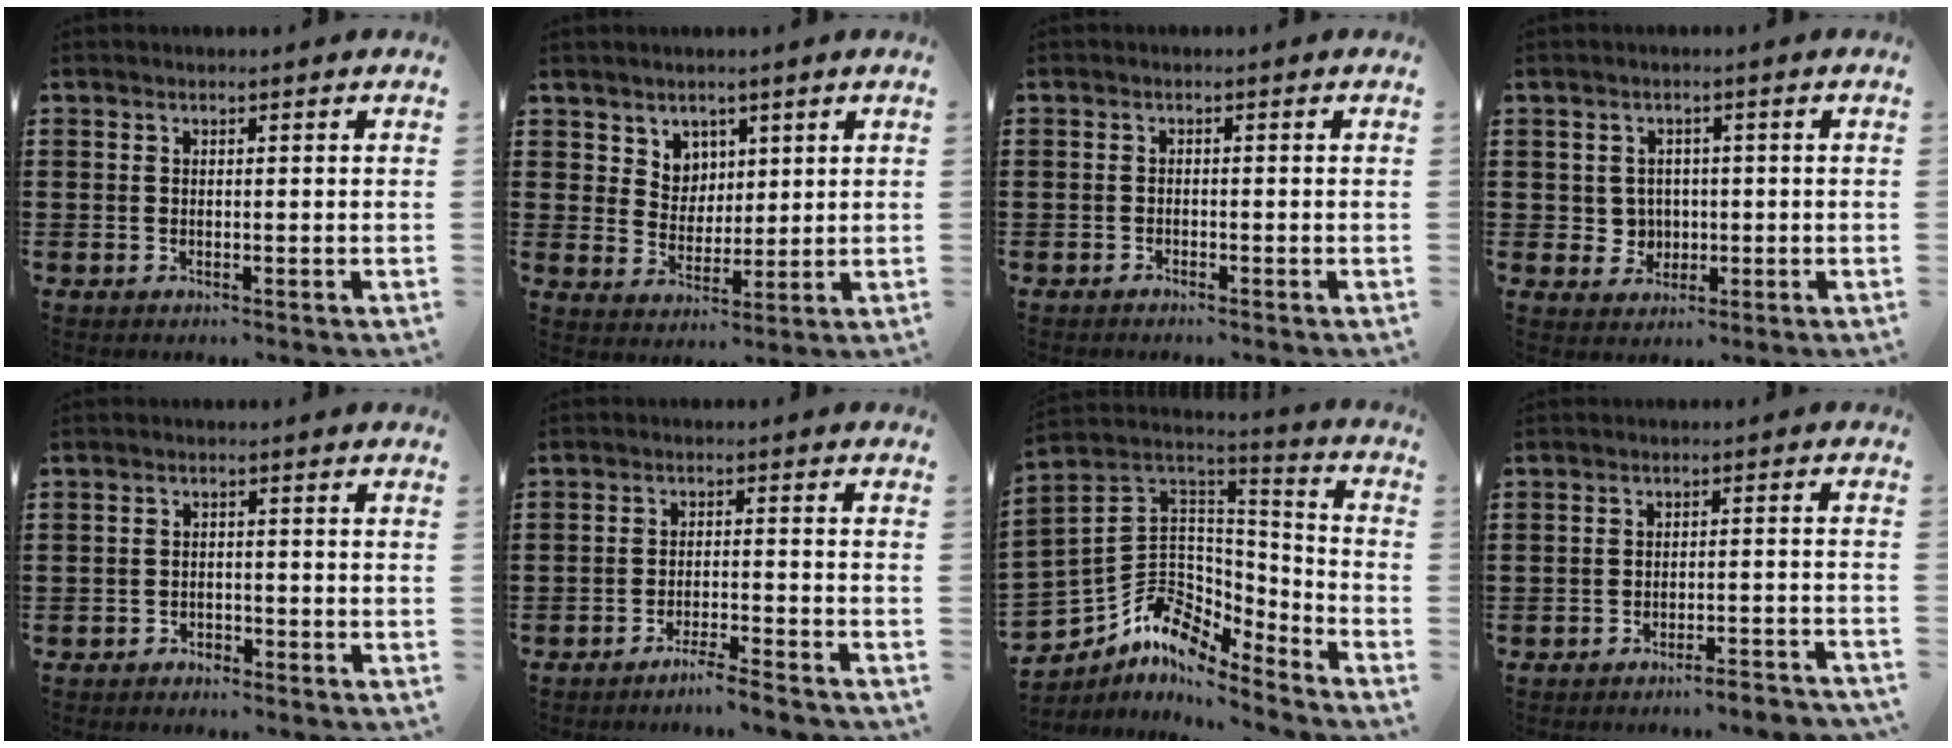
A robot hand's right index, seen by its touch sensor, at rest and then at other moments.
{"total": 4.8, "force": [3.0, 3.7, 0.4], "torque": [-0.021, 0.004, 0.054]}
{"total": 0.8, "force": [-0.8, 0.1, 0.0], "torque": [-0.002, 0.003, -0.018]}
{"total": 3.3, "force": [0.1, 3.2, 0.8], "torque": [-0.030, 0.010, -0.001]}
{"total": 1.5, "force": [-1.4, 0.6, 0.0], "torque": [-0.007, 0.003, -0.032]}
{"total": 3.5, "force": [-3.3, -0.4, 1.0], "torque": [-0.018, -0.001, -0.066]}
{"total": 8.0, "force": [-4.8, 5.9, 2.7], "torque": [-0.082, -0.012, -0.092]}
{"total": 3.0, "force": [-3.0, -0.1, 0.6], "torque": [-0.015, -0.001, -0.063]}